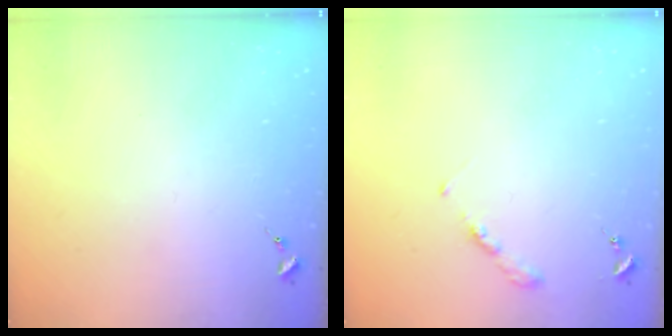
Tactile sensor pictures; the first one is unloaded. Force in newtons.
{"total": 3.2, "press": 3.2, "slide": 0.4}